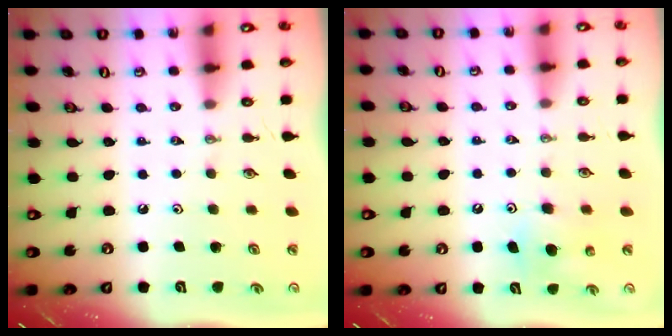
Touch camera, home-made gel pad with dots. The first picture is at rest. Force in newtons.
{"total": 6.3, "press": 6.2, "slide": 0.6}